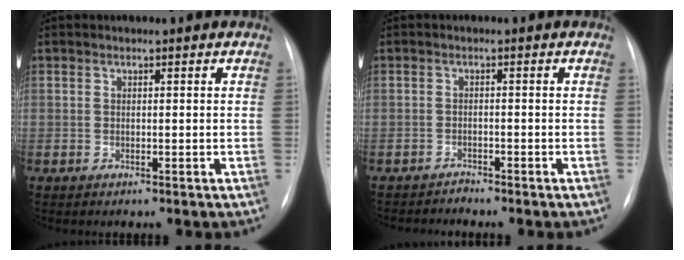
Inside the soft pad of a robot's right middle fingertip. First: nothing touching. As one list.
[{"total": 1.4, "force": [-1.3, 0.0, -0.5], "torque": [0.019, -0.006, -0.022]}]